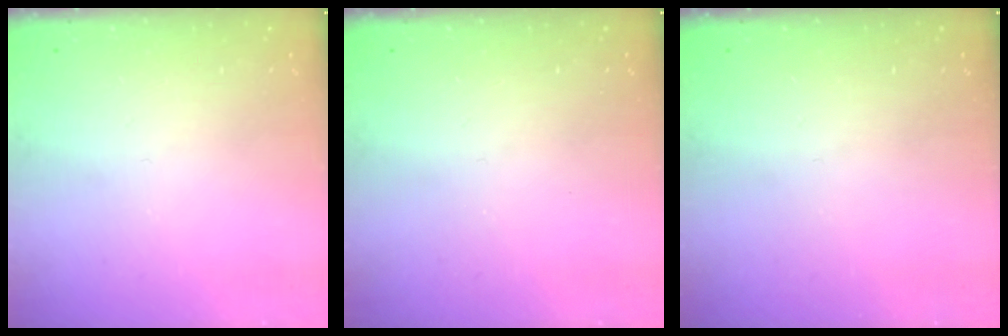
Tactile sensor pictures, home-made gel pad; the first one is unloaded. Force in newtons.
{"total": 0.0}
{"total": 0.0}